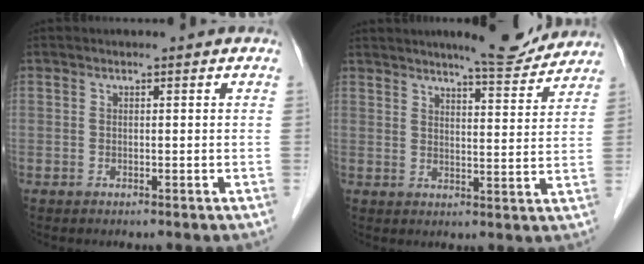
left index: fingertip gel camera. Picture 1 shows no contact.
{"total": 8.4, "force": [7.8, 0.9, 3.1], "torque": [-0.046, -0.006, 0.099]}